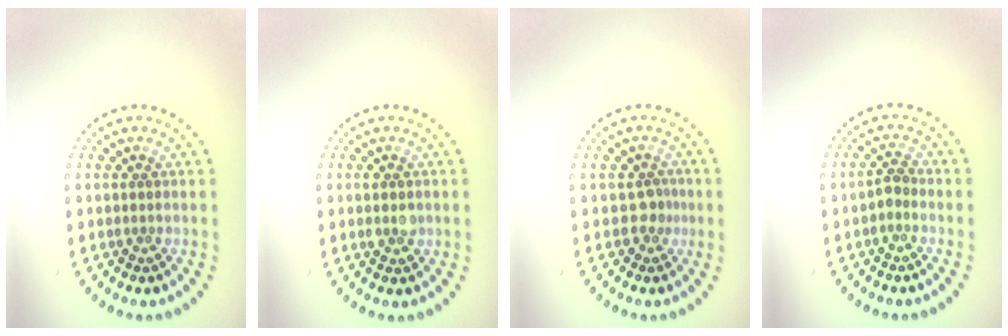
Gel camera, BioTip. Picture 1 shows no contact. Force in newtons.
{"total": 1.5, "press": 1.5, "slide": 0.1}
{"total": 1.5, "press": 1.1, "slide": 1.0}
{"total": 1.2, "press": 1.0, "slide": 0.6}